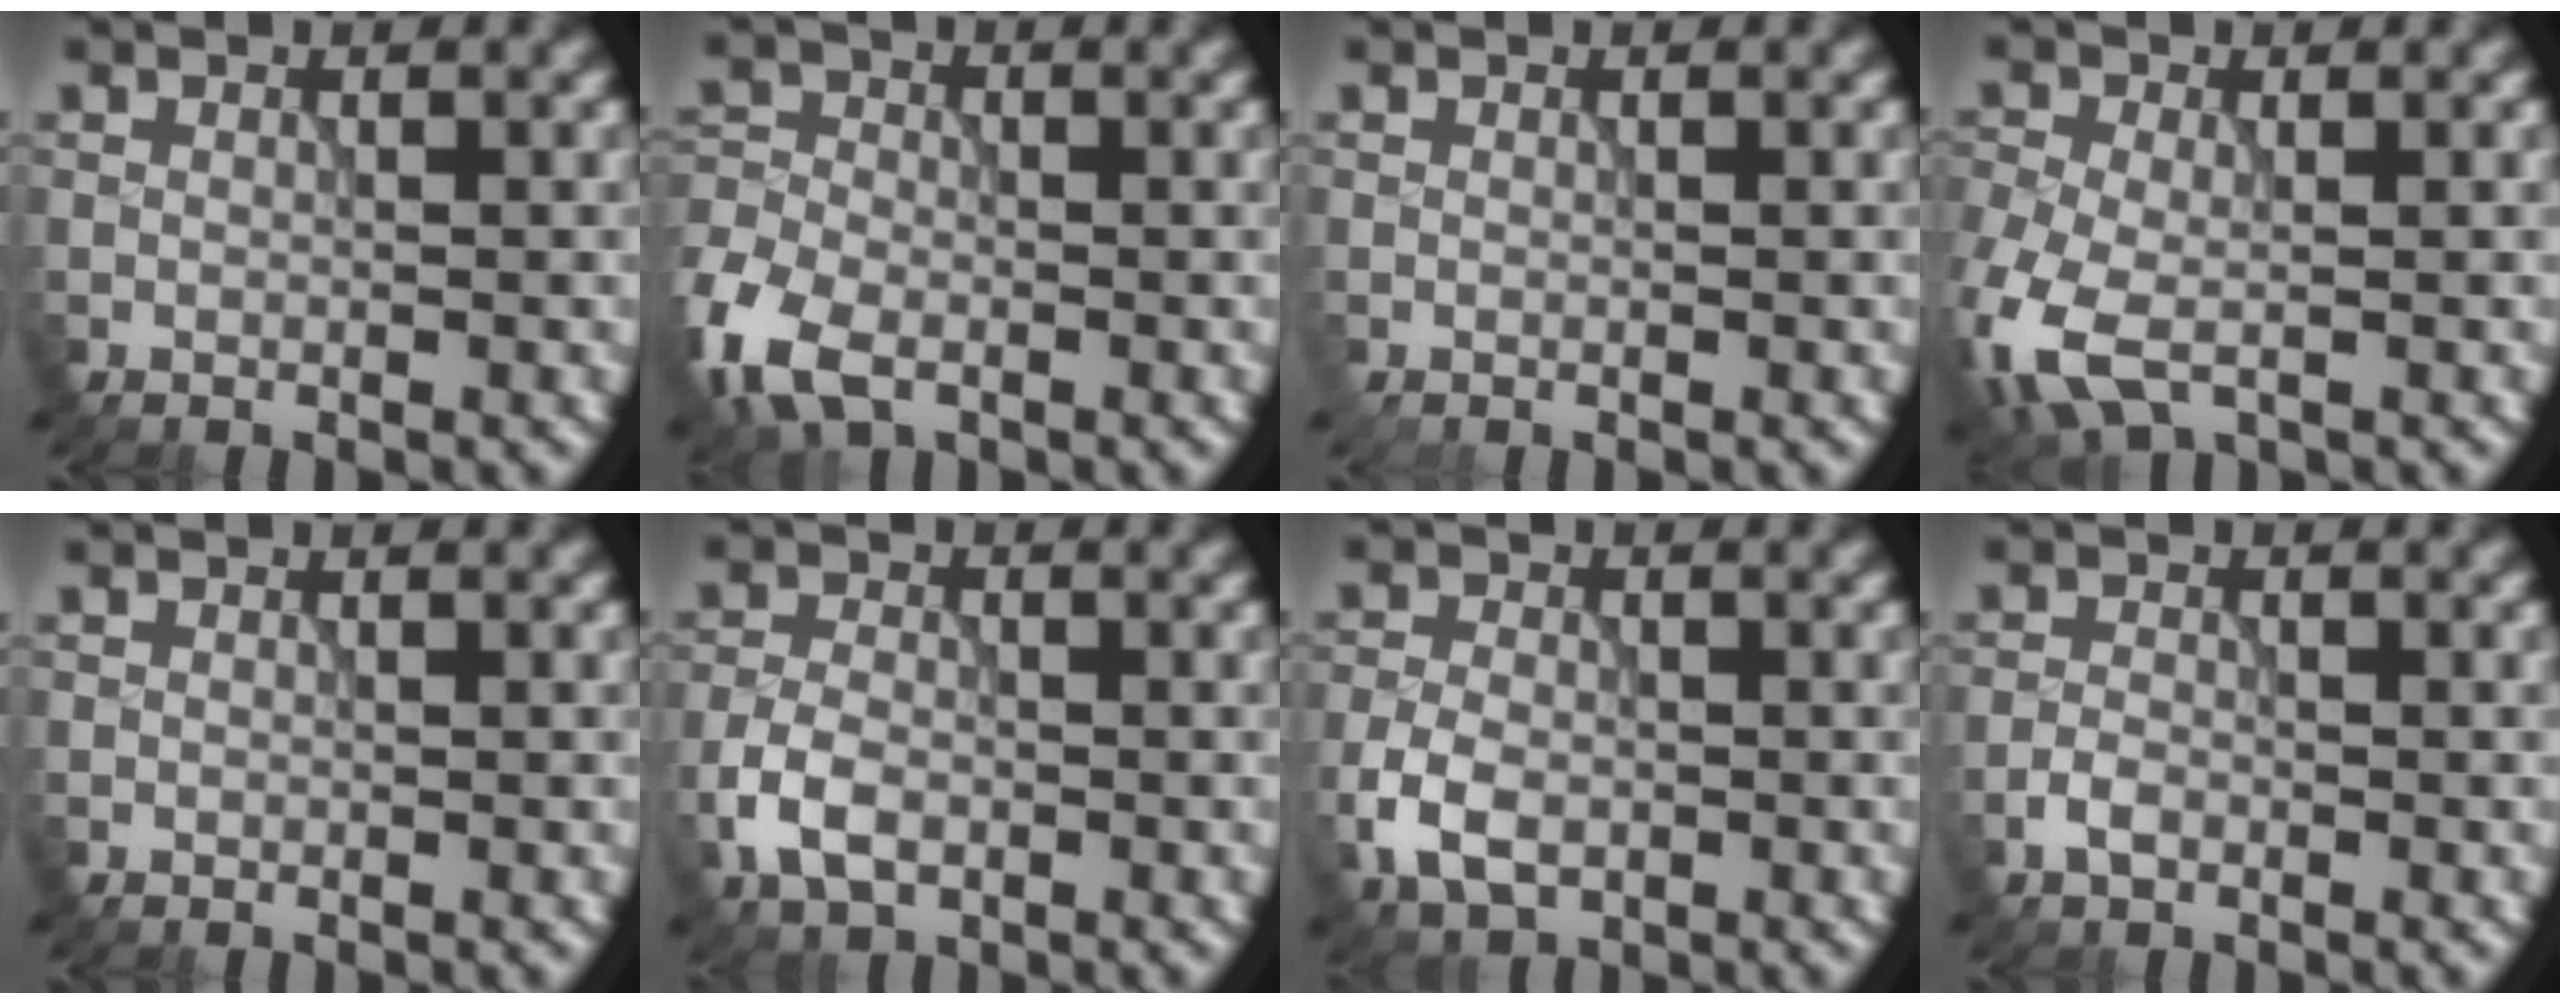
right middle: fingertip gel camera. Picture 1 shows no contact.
{"total": 6.7, "force": [-3.5, 4.1, 3.9], "torque": [-0.101, -0.014, -0.081]}
{"total": 0.0}
{"total": 6.7, "force": [-2.4, 4.2, 4.7], "torque": [-0.128, -0.020, -0.050]}
{"total": 0.0}
{"total": 3.9, "force": [-1.7, 2.5, 2.4], "torque": [-0.054, -0.003, -0.039]}
{"total": 4.5, "force": [-1.8, 3.0, 2.8], "torque": [-0.063, -0.005, -0.041]}
{"total": 1.5, "force": [-1.0, 0.9, 0.8], "torque": [-0.014, 0.001, -0.023]}